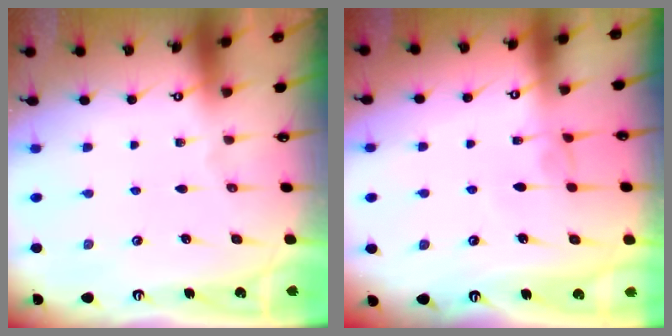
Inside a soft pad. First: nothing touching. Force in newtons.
{"total": 2.1, "press": 2.0, "slide": 0.3}